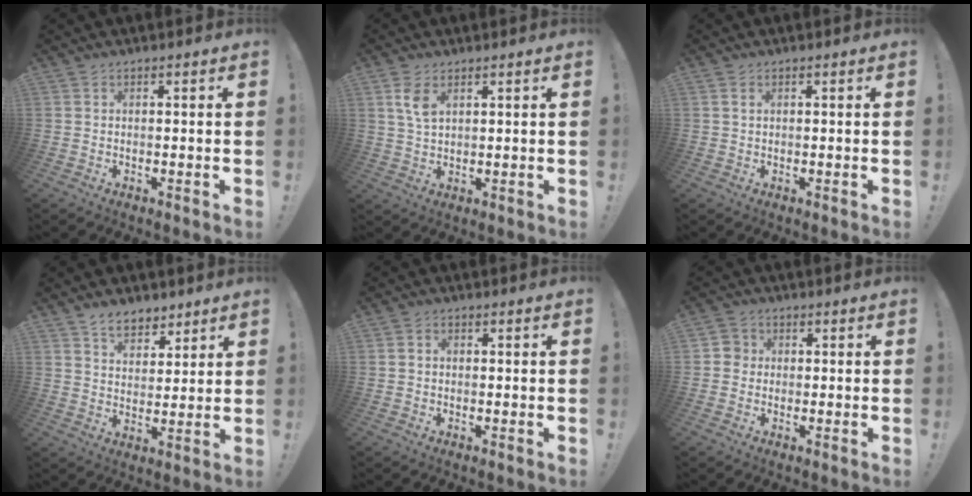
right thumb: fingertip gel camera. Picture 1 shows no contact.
{"total": 5.4, "force": [2.5, 2.6, 3.9], "torque": [-0.065, -0.009, 0.045]}
{"total": 0.9, "force": [0.4, 0.4, 0.7], "torque": [-0.006, -0.002, 0.005]}
{"total": 7.4, "force": [5.6, 4.3, 2.2], "torque": [-0.036, -0.034, 0.107]}
{"total": 1.2, "force": [-0.2, 1.0, 0.7], "torque": [-0.004, 0.002, -0.004]}
{"total": 3.3, "force": [-0.4, 3.1, 0.9], "torque": [-0.012, 0.009, -0.007]}